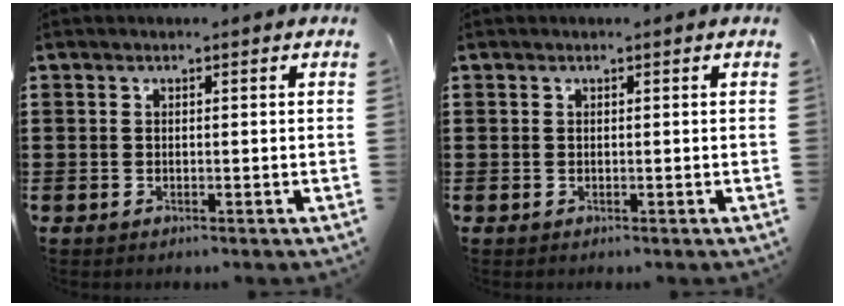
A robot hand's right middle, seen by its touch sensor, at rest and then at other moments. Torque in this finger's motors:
{"motor_torque": [0.24, -0.18, 0.06, -0.01]}